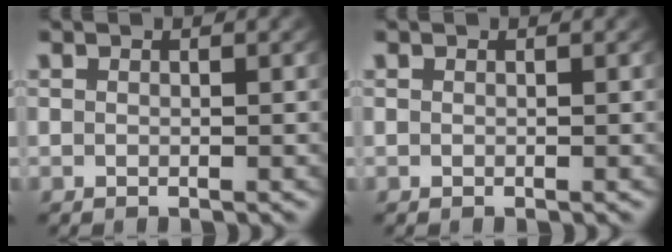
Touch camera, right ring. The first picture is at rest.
{"total": 0.0}